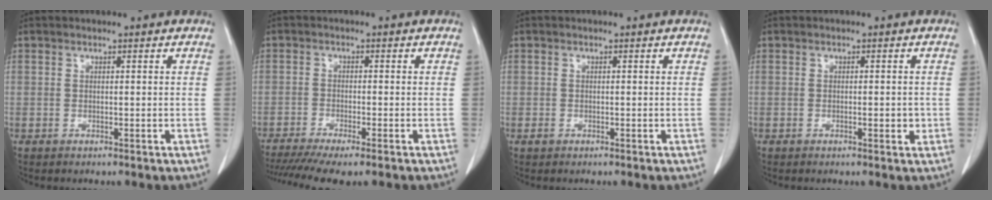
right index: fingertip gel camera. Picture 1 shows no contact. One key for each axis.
{"total": 10.1, "fx": -8.0, "fy": 0.7, "fz": 6.1, "tx": -0.092, "ty": -0.014, "tz": -0.126}
{"total": 0.6, "fx": -0.3, "fy": 0.5, "fz": 0.2, "tx": -0.004, "ty": 0.002, "tz": -0.005}
{"total": 1.6, "fx": -0.4, "fy": 0.6, "fz": 1.4, "tx": -0.020, "ty": 0.000, "tz": -0.004}